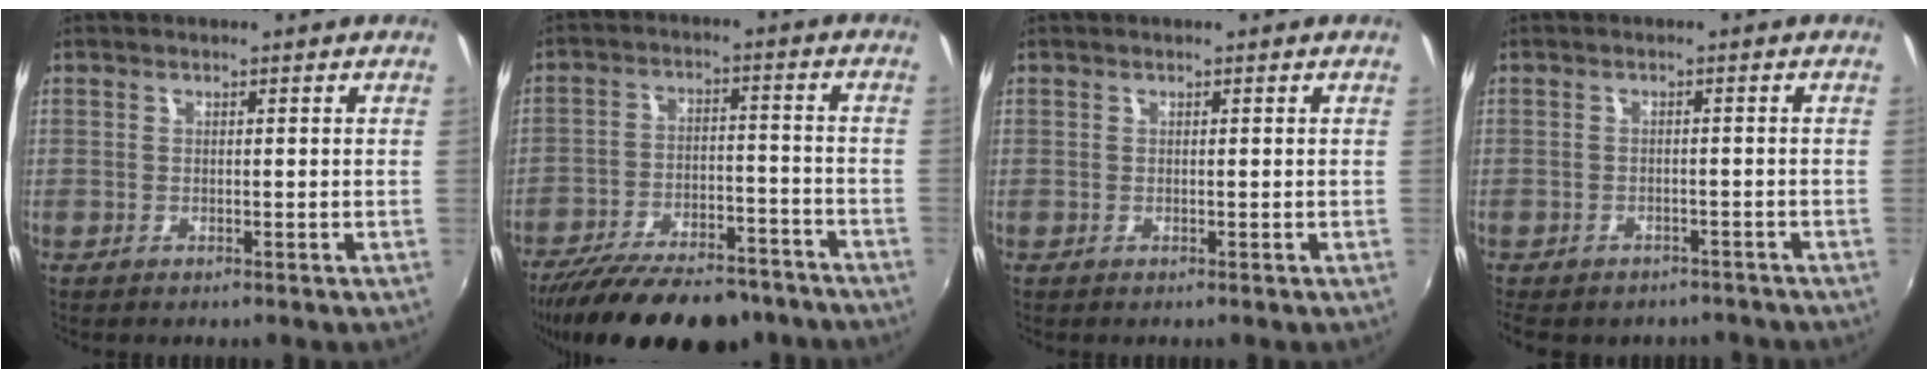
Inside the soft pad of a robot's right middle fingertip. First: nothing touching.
{"total": 22.3, "force": [-18.4, 7.2, 10.4], "torque": [-0.201, -0.020, -0.261]}
{"total": 0.0}
{"total": 8.6, "force": [-6.9, 3.9, 3.2], "torque": [-0.076, -0.018, -0.089]}